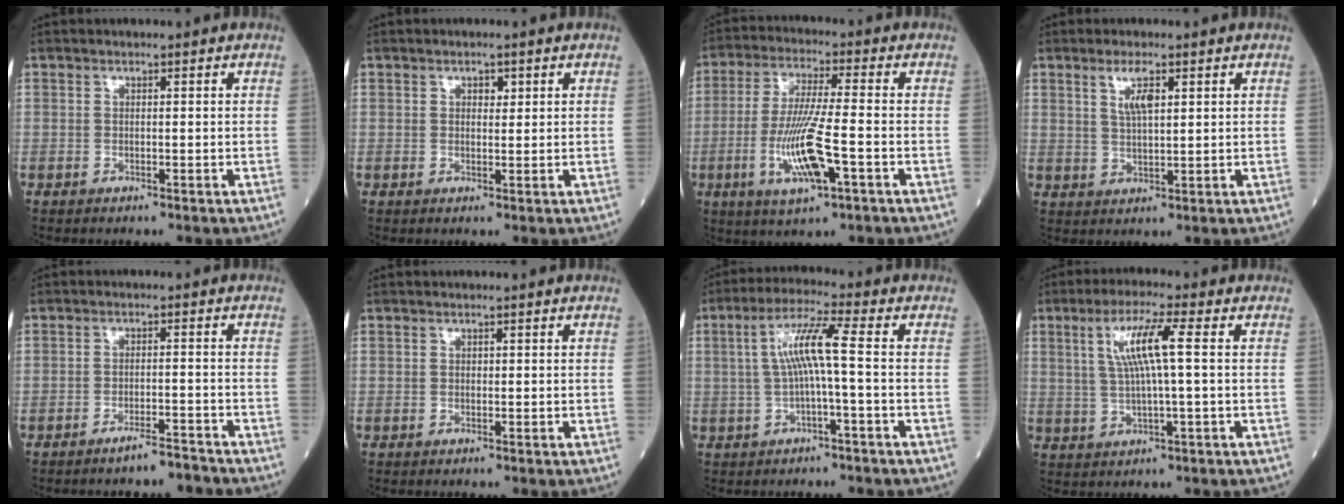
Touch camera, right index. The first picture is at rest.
{"total": 1.5, "force": [0.7, 0.8, 1.0], "torque": [-0.011, 0.000, 0.009]}
{"total": 11.3, "force": [-3.4, 0.9, 10.7], "torque": [-0.217, -0.013, -0.064]}
{"total": 4.0, "force": [1.9, 0.8, 3.5], "torque": [-0.071, 0.002, 0.038]}
{"total": 3.5, "force": [-3.2, 0.2, 1.4], "torque": [-0.024, -0.002, -0.053]}
{"total": 0.0}
{"total": 7.0, "force": [0.0, -0.2, 7.0], "torque": [-0.133, 0.021, 0.000]}
{"total": 7.5, "force": [1.7, 0.0, 7.3], "torque": [-0.141, 0.008, 0.034]}